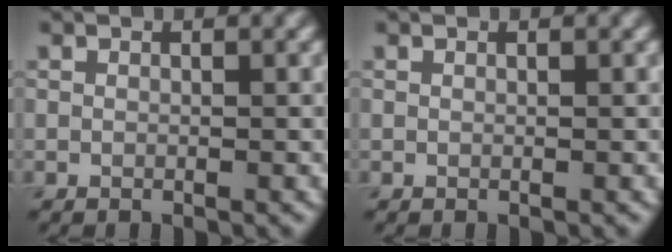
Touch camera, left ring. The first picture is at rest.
{"total": 0.0}